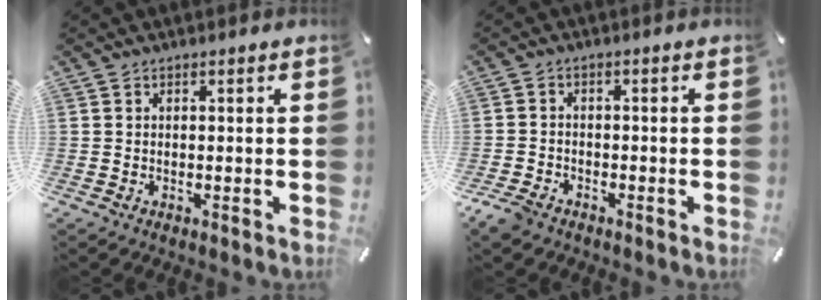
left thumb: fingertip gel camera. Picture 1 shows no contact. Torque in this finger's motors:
{"motor_torque": [-0.12, 0.38, 0.10, 0.08, 0.04]}